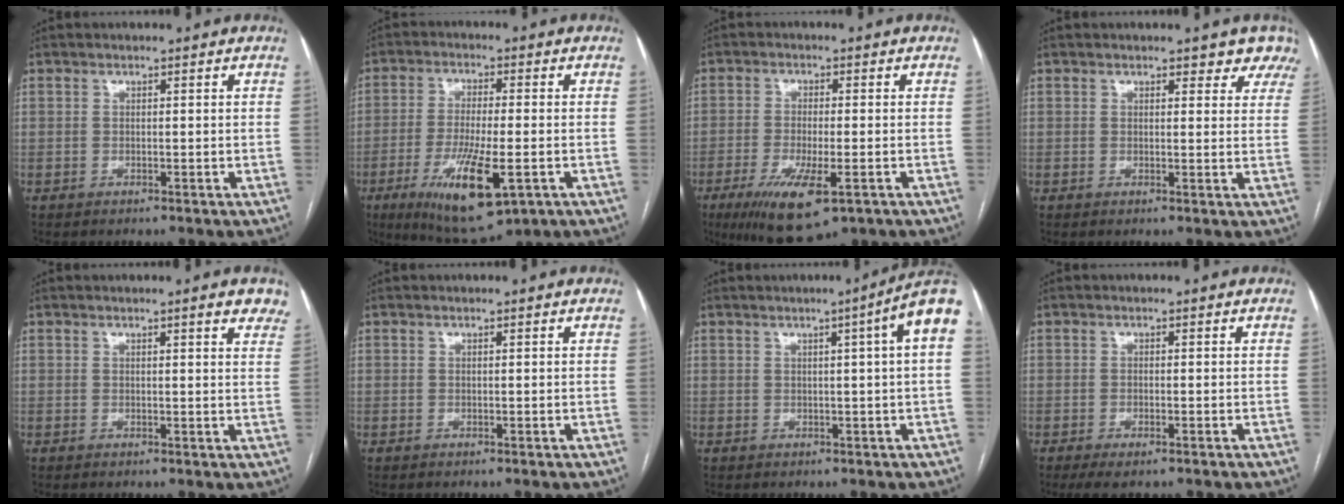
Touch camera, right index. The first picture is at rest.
{"total": 13.2, "force": [-5.1, 2.9, 11.8], "torque": [-0.217, -0.031, -0.075]}
{"total": 10.4, "force": [-5.2, 2.6, 8.6], "torque": [-0.156, -0.025, -0.080]}
{"total": 5.0, "force": [4.4, 2.2, 1.1], "torque": [0.016, -0.007, 0.026]}
{"total": 4.5, "force": [3.6, 0.7, 2.7], "torque": [-0.022, -0.007, 0.025]}
{"total": 0.0}
{"total": 6.1, "force": [1.8, -1.0, 5.8], "torque": [-0.069, 0.009, 0.018]}
{"total": 3.3, "force": [-2.1, 0.9, 2.3], "torque": [-0.040, -0.006, -0.031]}